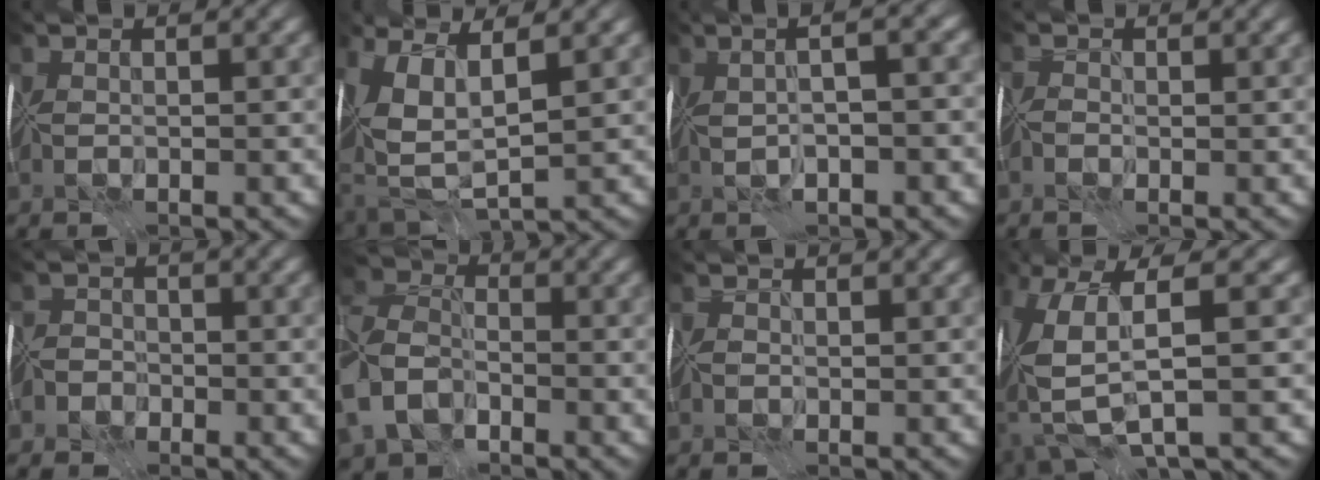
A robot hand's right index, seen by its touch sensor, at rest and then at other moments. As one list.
[{"total": 5.4, "force": [1.5, 2.3, 4.6], "torque": [-0.121, -0.017, 0.037]}, {"total": 5.7, "force": [1.2, 1.5, 5.4], "torque": [-0.063, 0.022, 0.004]}, {"total": 0.9, "force": [-0.9, 0.3, -0.1], "torque": [0.008, 0.008, -0.026]}, {"total": 4.1, "force": [-3.2, 2.6, 0.0], "torque": [0.024, -0.005, -0.070]}, {"total": 8.2, "force": [-4.4, 5.0, 4.7], "torque": [-0.125, -0.025, -0.098]}, {"total": 1.2, "force": [0.0, 1.1, 0.3], "torque": [-0.005, 0.009, -0.015]}, {"total": 6.4, "force": [-0.4, 1.6, 6.2], "torque": [-0.153, -0.019, -0.002]}]